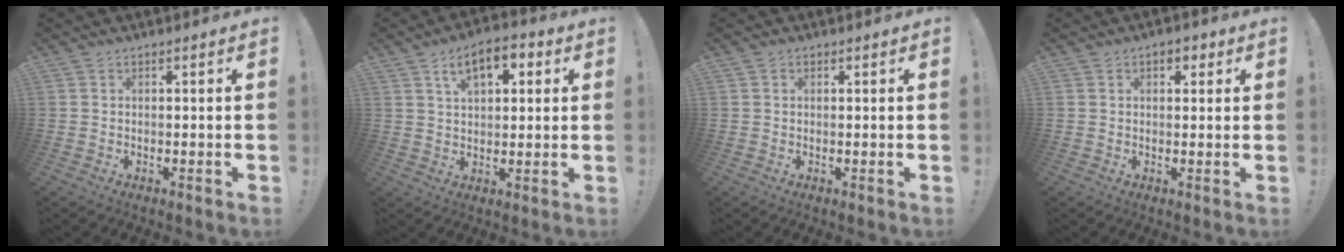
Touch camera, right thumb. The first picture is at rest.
{"total": 9.5, "force": [4.1, 5.2, 6.9], "torque": [-0.106, 0.001, 0.072]}
{"total": 0.8, "force": [0.3, 0.7, 0.1], "torque": [0.001, 0.001, 0.006]}
{"total": 3.0, "force": [1.1, 1.9, 2.0], "torque": [-0.025, 0.002, 0.016]}